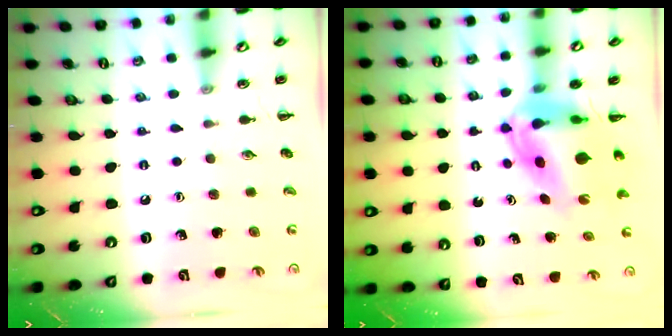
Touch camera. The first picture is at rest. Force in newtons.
{"total": 8.5, "press": 8.2, "slide": 2.4}